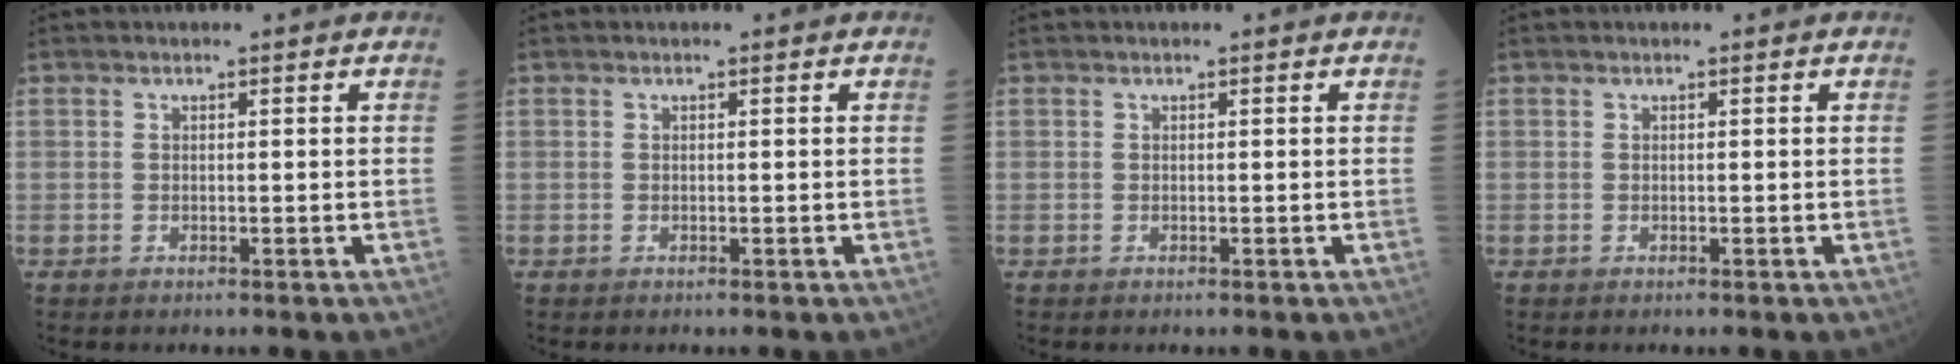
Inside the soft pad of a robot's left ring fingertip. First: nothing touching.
{"total": 0.0}
{"total": 0.0}
{"total": 0.0}